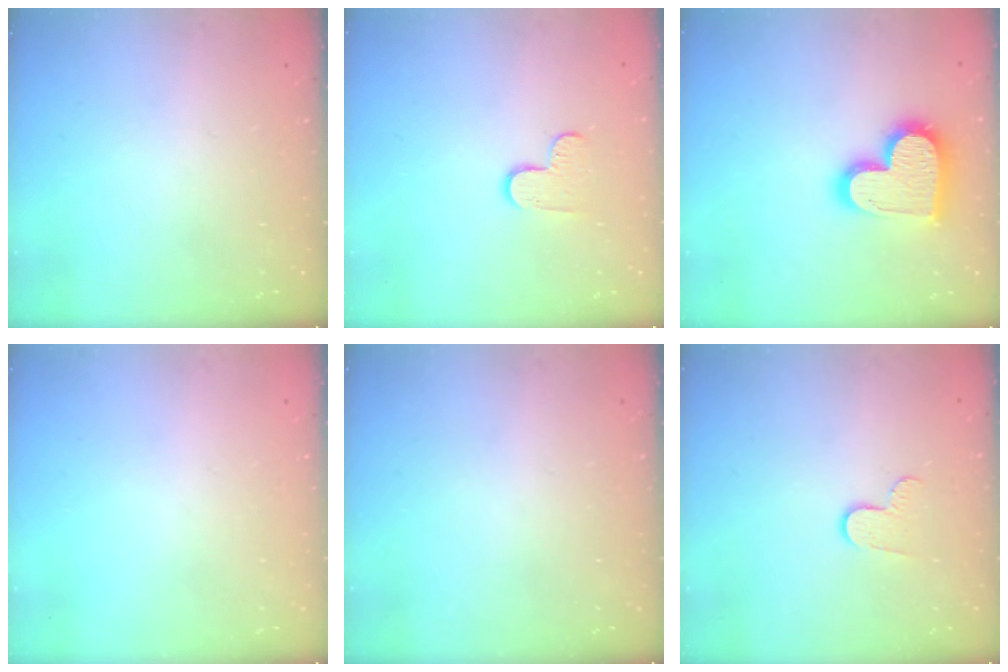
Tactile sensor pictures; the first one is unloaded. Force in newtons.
{"total": 6.1, "press": 6.1, "slide": 0.6}
{"total": 17.9, "press": 17.8, "slide": 1.3}
{"total": 0.0}
{"total": 0.0}
{"total": 6.1, "press": 6.0, "slide": 0.6}